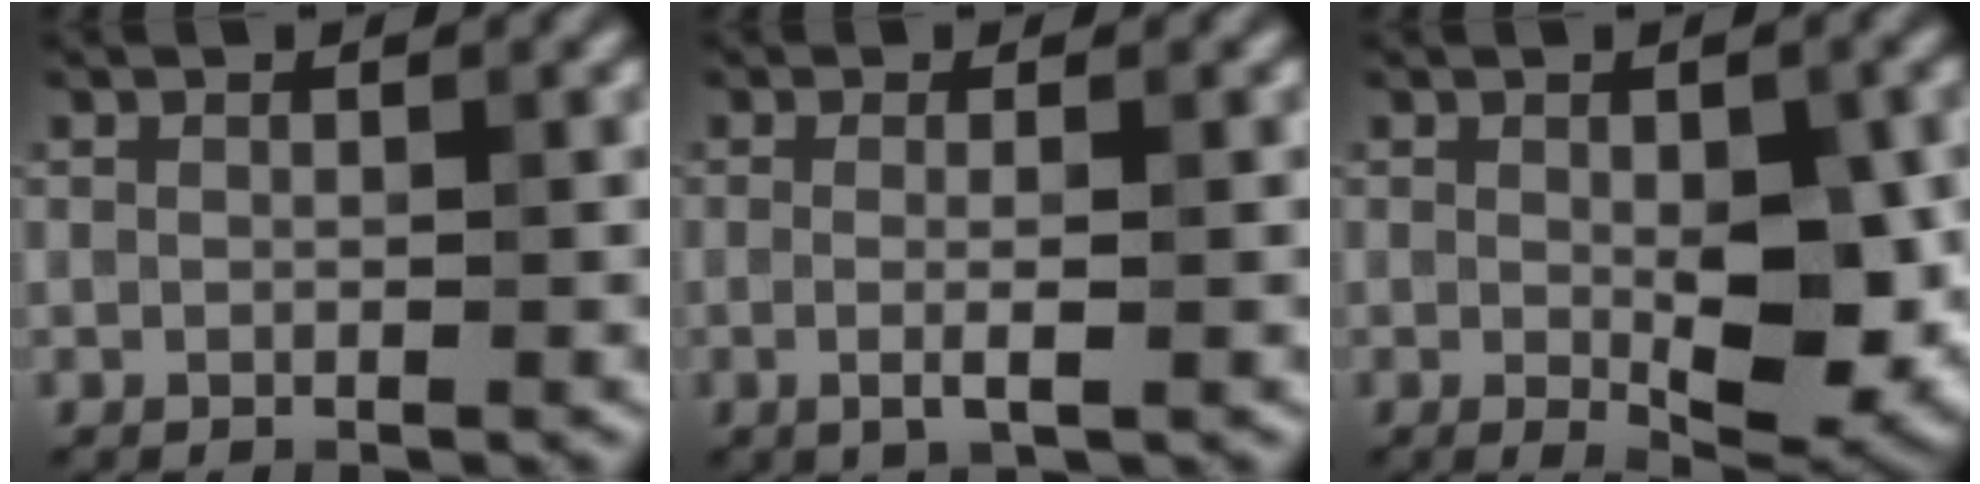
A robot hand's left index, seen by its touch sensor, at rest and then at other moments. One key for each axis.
{"total": 2.5, "fx": -0.2, "fy": 0.7, "fz": 2.4, "tx": -0.039, "ty": -0.007, "tz": -0.010}
{"total": 6.9, "fx": -0.6, "fy": 2.6, "fz": 6.3, "tx": -0.091, "ty": -0.013, "tz": -0.001}